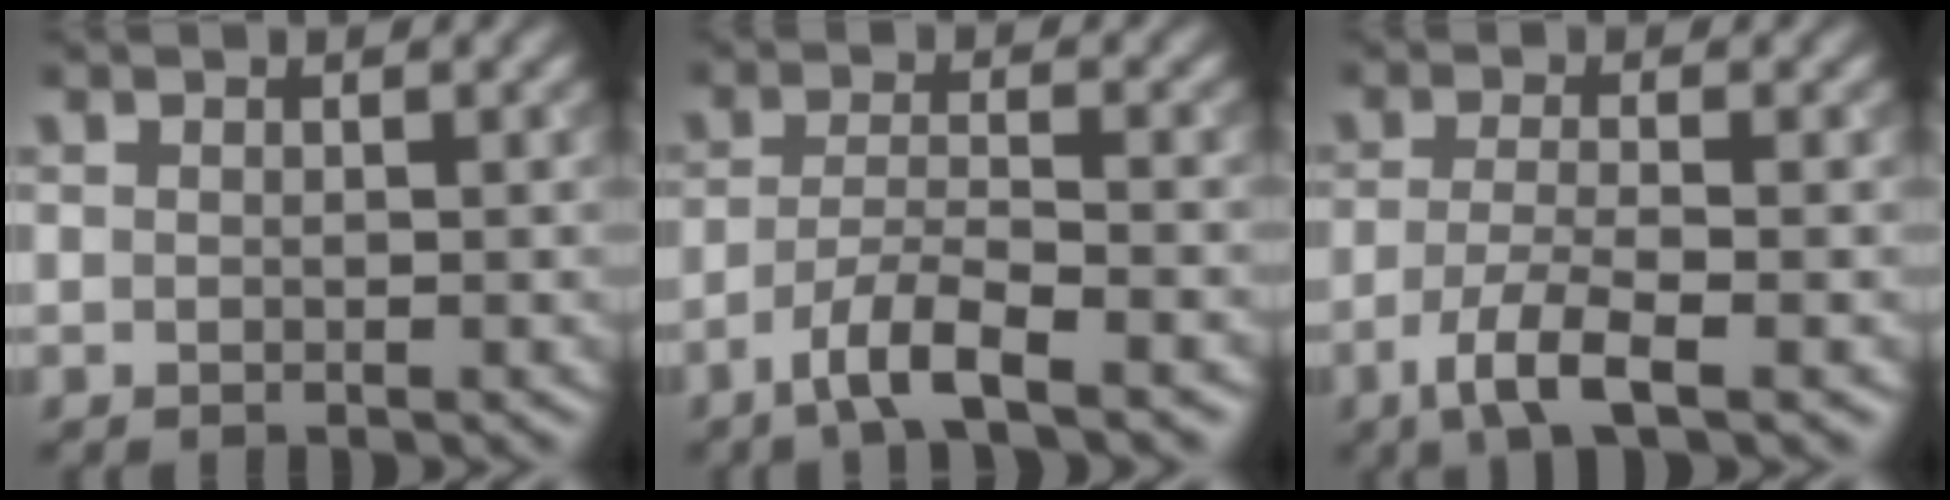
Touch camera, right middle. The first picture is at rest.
{"total": 4.5, "force": [-3.0, 0.8, 3.3], "torque": [-0.059, -0.001, -0.061]}
{"total": 4.0, "force": [-2.0, 0.9, 3.4], "torque": [-0.067, -0.008, -0.042]}